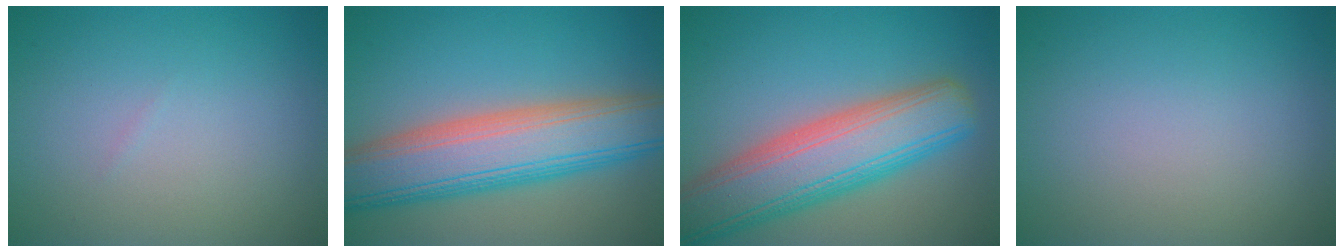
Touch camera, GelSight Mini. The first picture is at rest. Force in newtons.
{"total": 10.1, "press": 10.1, "slide": 0.4}
{"total": 9.9, "press": 9.9, "slide": 0.5}
{"total": 0.0}